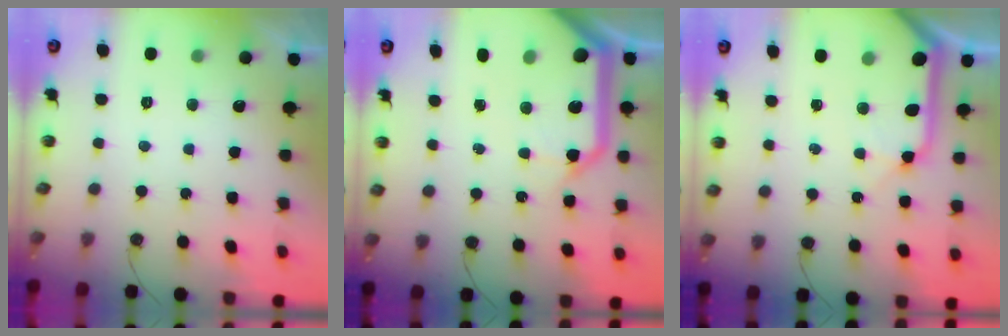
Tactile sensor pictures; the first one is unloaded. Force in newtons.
{"total": 21.5, "press": 21.3, "slide": 3.1}
{"total": 12.9, "press": 12.8, "slide": 2.0}